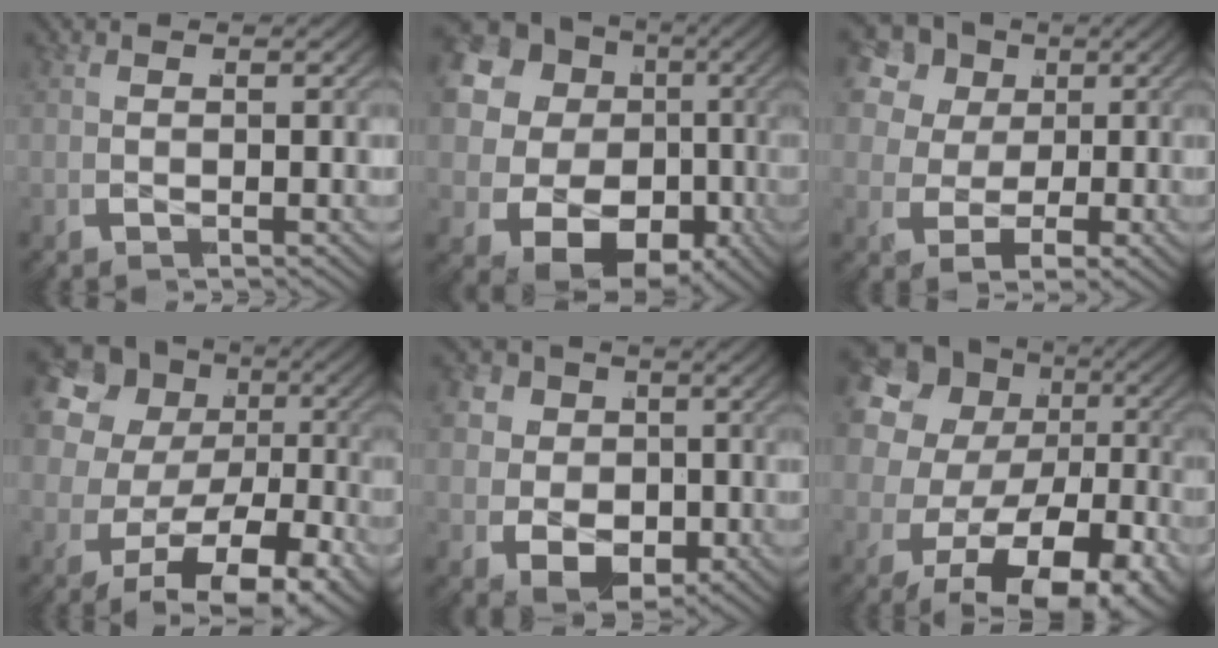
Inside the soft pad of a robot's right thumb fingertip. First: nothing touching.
{"total": 19.5, "force": [-0.2, 15.1, 12.3], "torque": [-0.285, -0.047, 0.010]}
{"total": 12.9, "force": [5.0, 9.9, 6.6], "torque": [-0.137, 0.016, 0.064]}
{"total": 15.7, "force": [0.2, 11.4, 10.8], "torque": [-0.230, -0.028, 0.015]}
{"total": 13.7, "force": [0.3, 11.4, 7.6], "torque": [-0.164, -0.033, 0.005]}
{"total": 18.0, "force": [-0.7, 12.9, 12.5], "torque": [-0.259, -0.037, 0.006]}